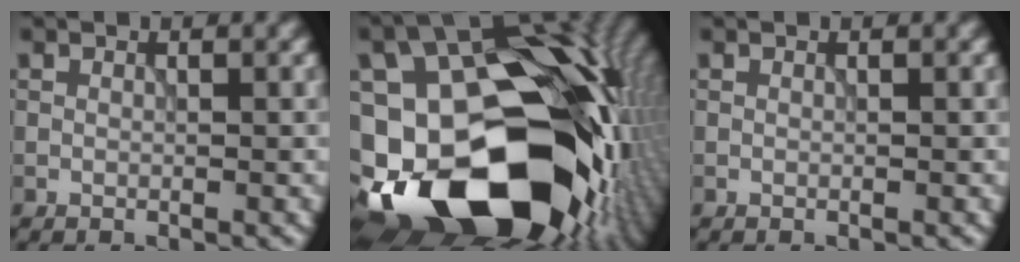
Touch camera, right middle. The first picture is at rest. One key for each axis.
{"total": 22.7, "fx": -6.4, "fy": 15.2, "fz": 15.6, "tx": -0.281, "ty": -0.031, "tz": -0.086}
{"total": 0.0}